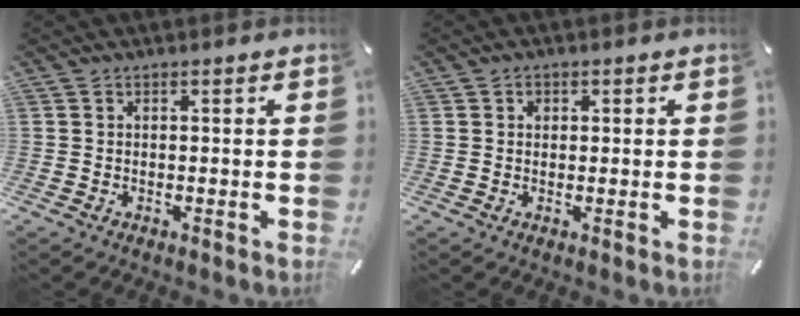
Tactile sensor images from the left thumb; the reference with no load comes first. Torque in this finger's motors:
{"motor_torque": [0.33, 0.44, 0.02, -0.13, 0.03]}